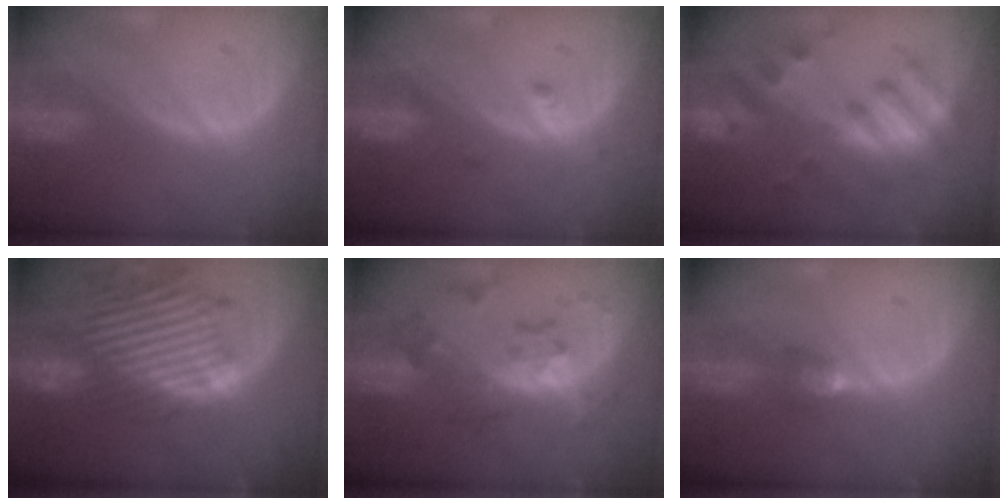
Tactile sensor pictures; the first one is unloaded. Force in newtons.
{"total": 1.3, "press": 1.3, "slide": 0.0}
{"total": 7.4, "press": 7.3, "slide": 1.3}
{"total": 13.7, "press": 11.7, "slide": 7.2}
{"total": 6.5, "press": 6.5, "slide": 0.2}
{"total": 2.8, "press": 2.6, "slide": 1.0}